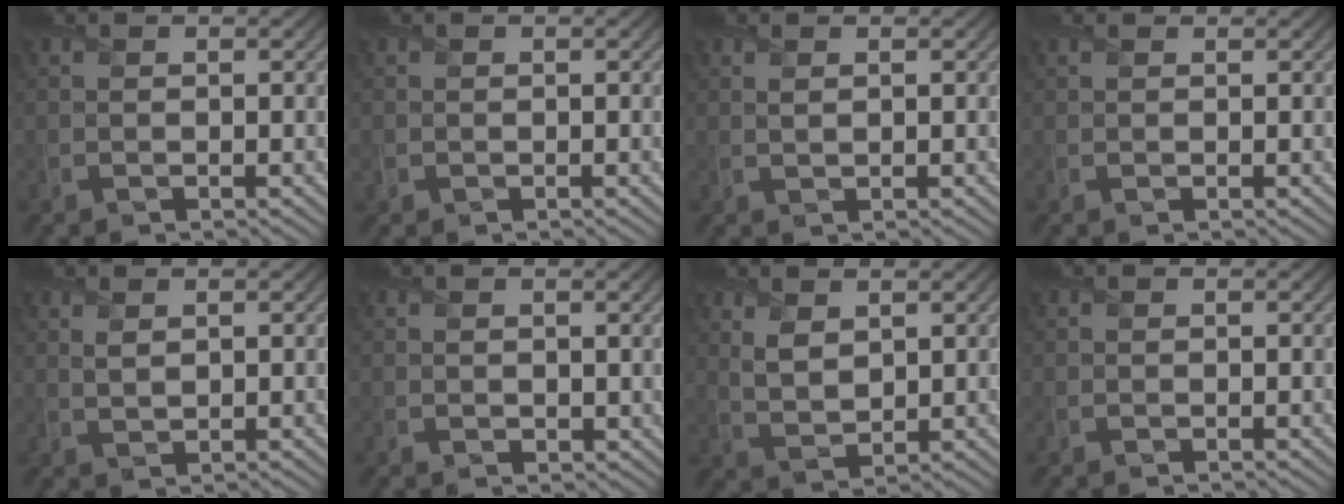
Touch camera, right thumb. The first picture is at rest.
{"total": 0.9, "force": [-0.2, 0.8, 0.2], "torque": [-0.006, -0.005, -0.007]}
{"total": 0.8, "force": [0.5, 0.2, 0.6], "torque": [-0.016, 0.002, 0.010]}
{"total": 0.8, "force": [0.7, 0.2, 0.2], "torque": [-0.010, 0.005, 0.010]}
{"total": 1.5, "force": [0.8, 0.6, 1.1], "torque": [-0.032, -0.001, 0.021]}
{"total": 0.7, "force": [0.2, 0.6, 0.4], "torque": [-0.010, -0.005, 0.006]}
{"total": 3.8, "force": [1.8, 1.9, 2.7], "torque": [-0.069, -0.005, 0.042]}
{"total": 0.0}